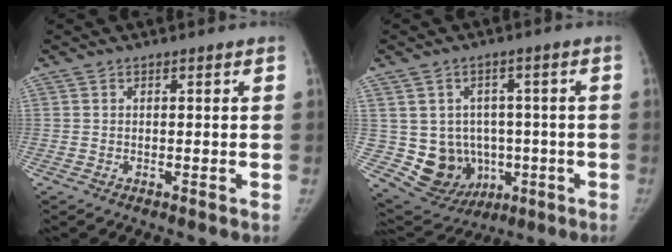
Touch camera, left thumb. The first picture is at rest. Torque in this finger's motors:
{"motor_torque": [0.00, 0.07, 0.49, -0.47, 0.14]}